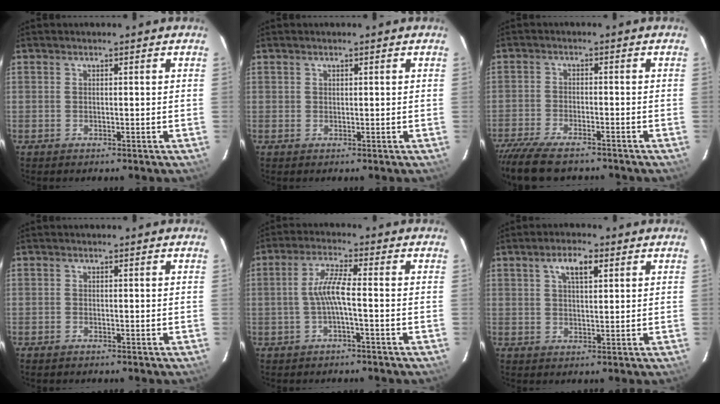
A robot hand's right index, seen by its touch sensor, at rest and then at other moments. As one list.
[{"total": 0.6, "force": [0.3, 0.5, 0.1], "torque": [0.001, 0.003, 0.005]}, {"total": 11.3, "force": [-9.7, 2.8, 5.1], "torque": [-0.121, -0.034, -0.167]}, {"total": 0.7, "force": [-0.6, 0.3, 0.1], "torque": [-0.005, 0.000, -0.013]}, {"total": 4.6, "force": [-1.3, 0.0, 4.4], "torque": [-0.097, 0.007, -0.023]}, {"total": 4.7, "force": [2.2, 1.8, 3.7], "torque": [-0.066, 0.011, 0.039]}]